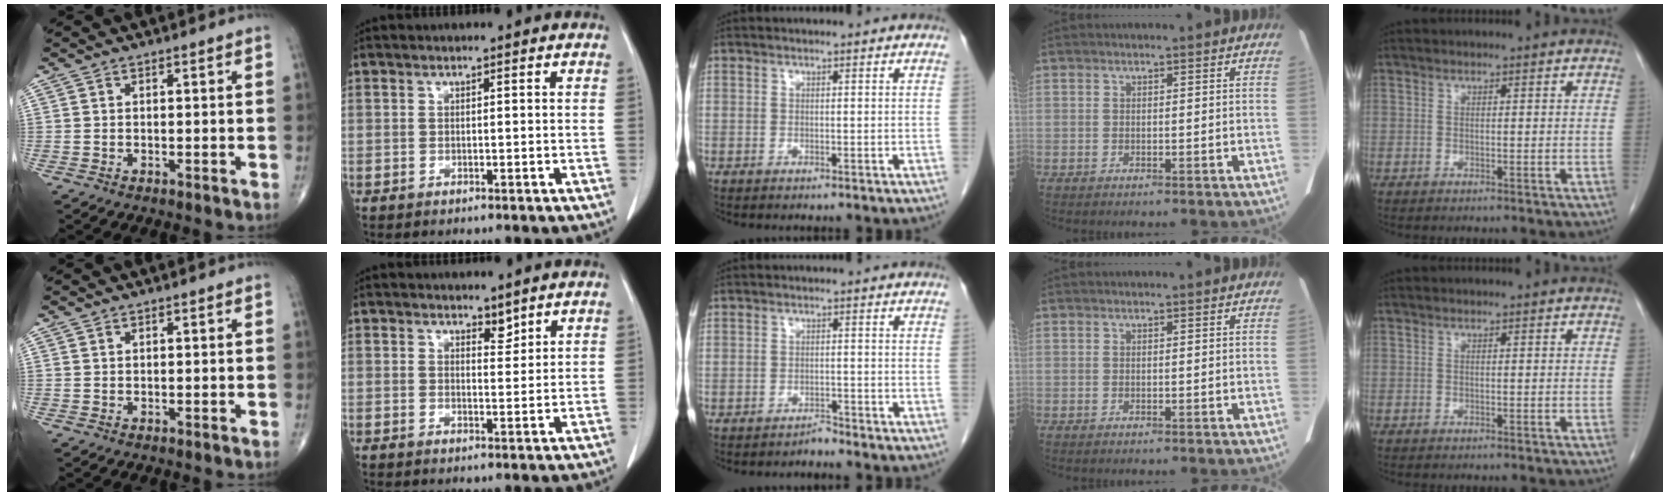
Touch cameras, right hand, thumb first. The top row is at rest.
{"index": {"total": 2.3, "force": [1.9, 1.0, 0.9], "torque": [-0.016, -0.004, 0.035]}, "middle": {"total": 1.2, "force": [-1.2, 0.1, -0.2], "torque": [0.009, -0.003, -0.019]}}